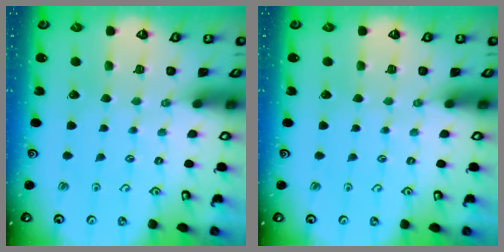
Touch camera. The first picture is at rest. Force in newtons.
{"total": 0.0}